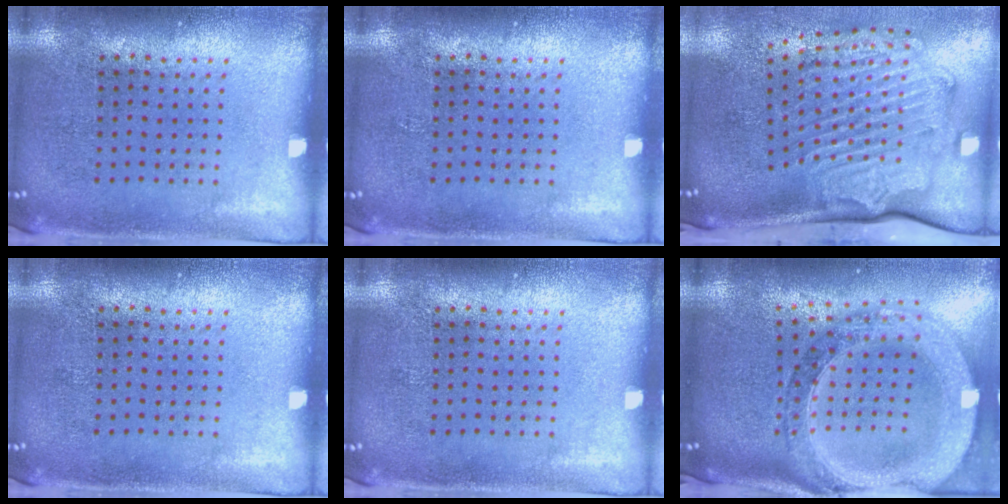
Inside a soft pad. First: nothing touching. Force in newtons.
{"total": 0.0}
{"total": 2.6, "press": 2.2, "slide": 1.4}
{"total": 0.0}
{"total": 0.0}
{"total": 2.6, "press": 2.3, "slide": 1.2}